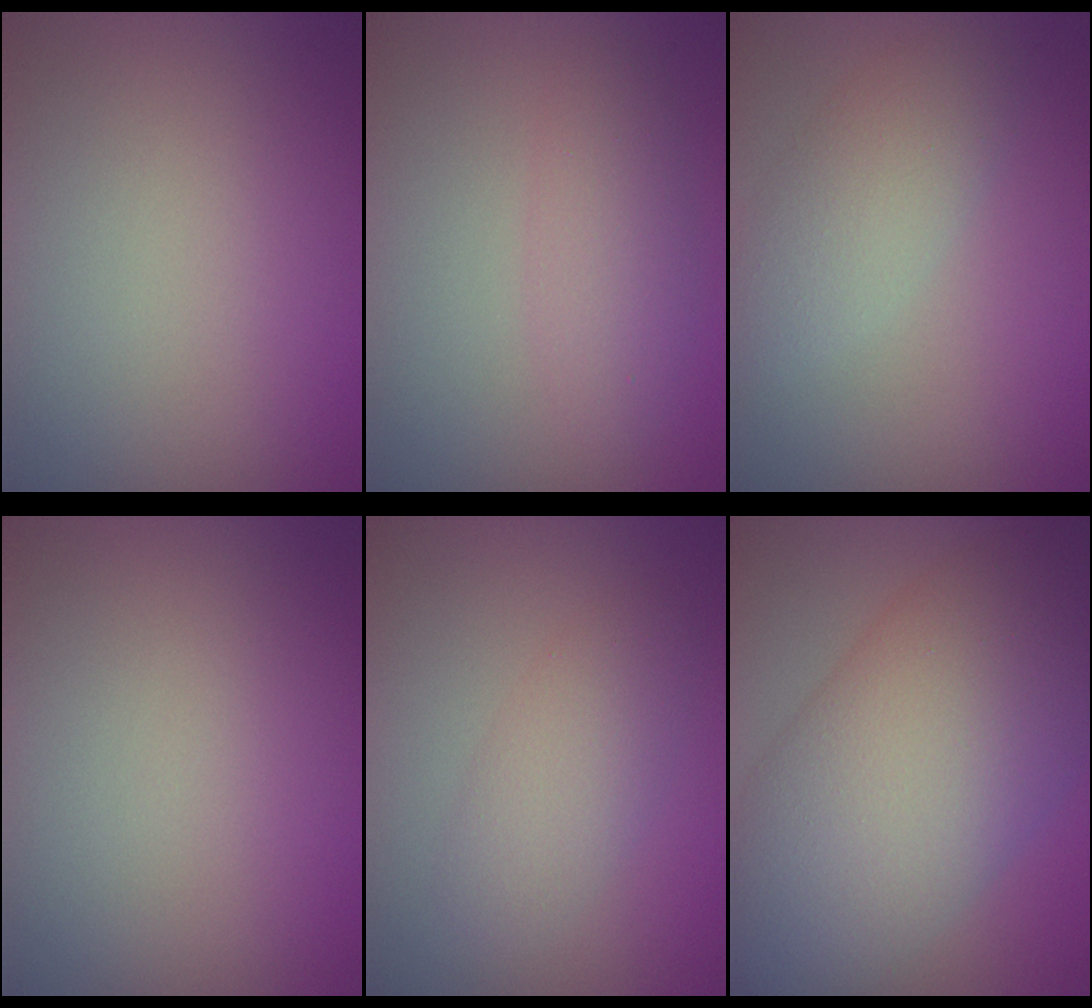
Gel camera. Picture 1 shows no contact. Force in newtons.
{"total": 2.4, "press": 2.4, "slide": 0.0}
{"total": 3.4, "press": 3.4, "slide": 0.1}
{"total": 0.0}
{"total": 2.9, "press": 2.9, "slide": 0.1}
{"total": 13.0, "press": 13.0, "slide": 0.2}